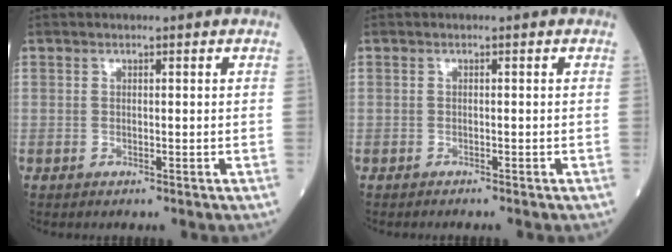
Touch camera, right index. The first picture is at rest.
{"total": 1.5, "force": [-1.4, 0.0, 0.6], "torque": [-0.010, -0.001, -0.017]}